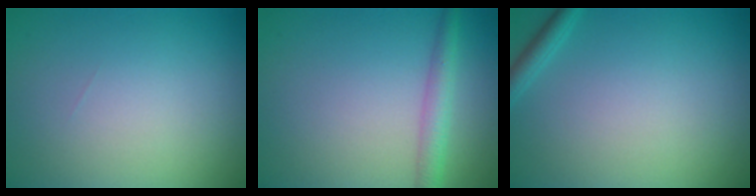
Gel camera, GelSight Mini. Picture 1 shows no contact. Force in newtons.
{"total": 2.5, "press": 2.5, "slide": 0.1}
{"total": 1.4, "press": 1.4, "slide": 0.1}